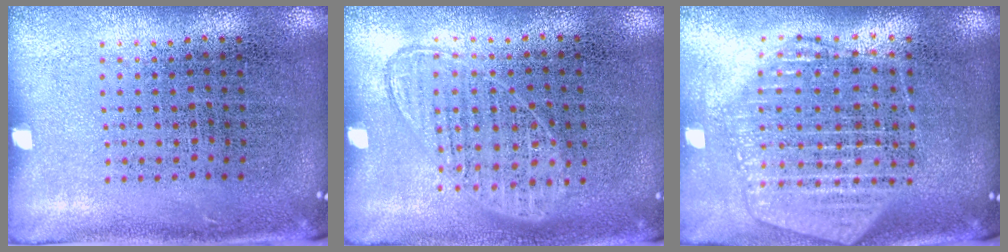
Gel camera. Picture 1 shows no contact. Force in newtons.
{"total": 0.9, "press": 0.8, "slide": 0.3}
{"total": 2.0, "press": 1.8, "slide": 0.8}